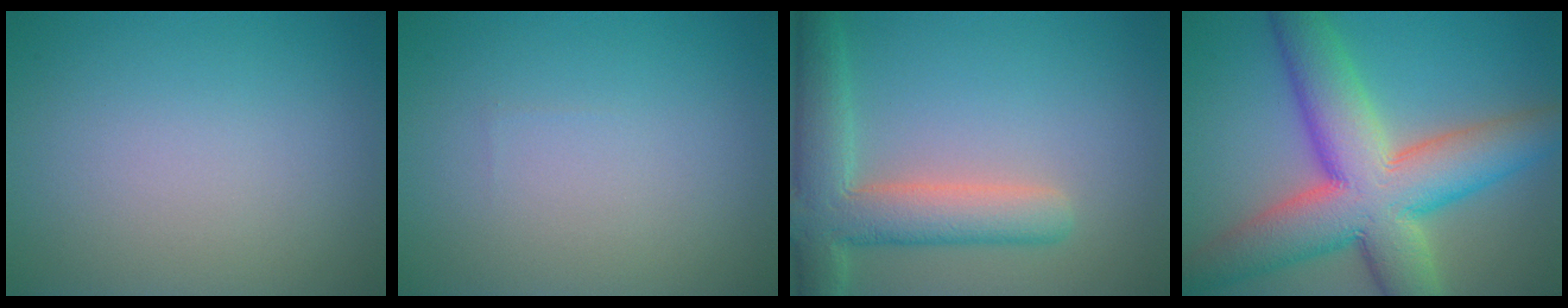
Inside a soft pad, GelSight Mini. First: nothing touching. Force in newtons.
{"total": 0.0}
{"total": 6.6, "press": 6.6, "slide": 0.6}
{"total": 12.3, "press": 12.3, "slide": 0.5}